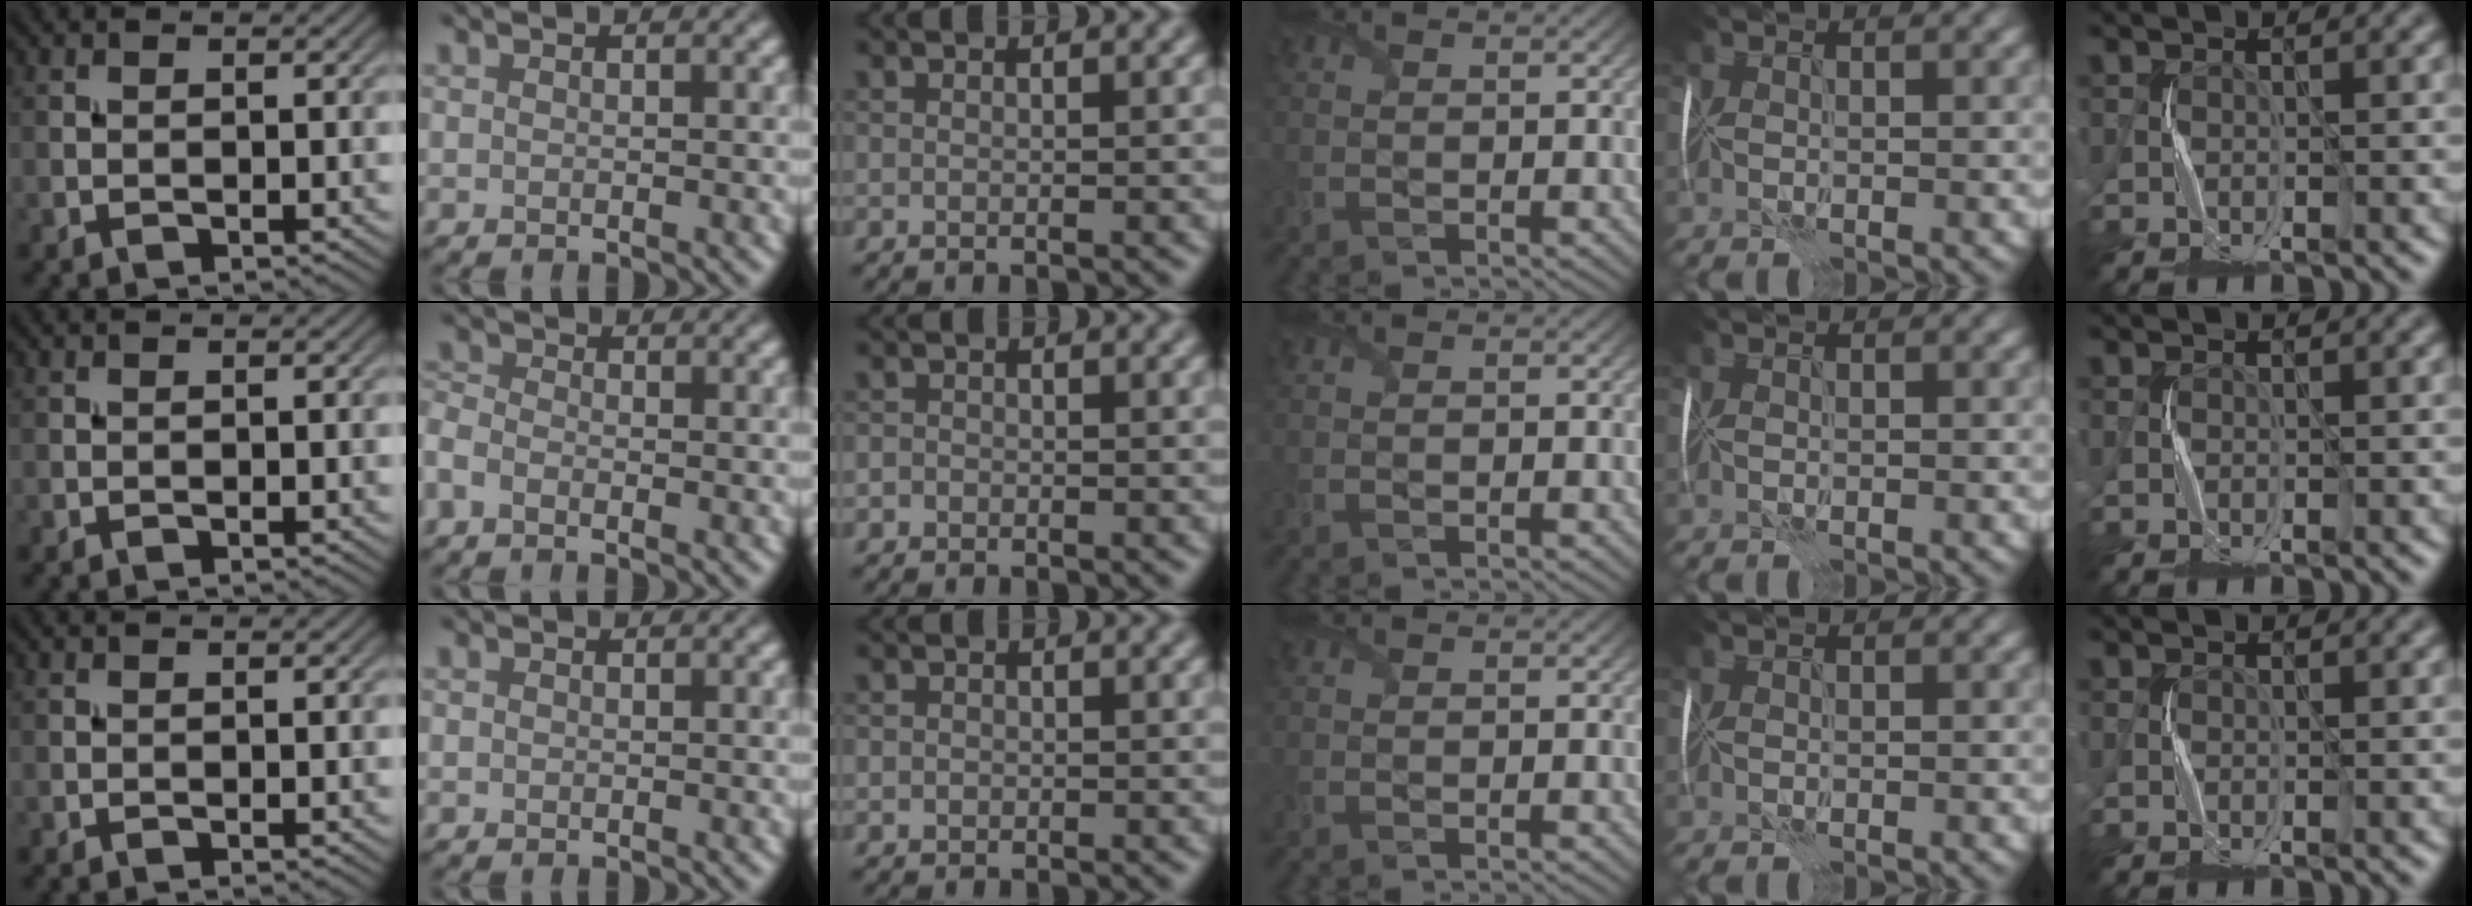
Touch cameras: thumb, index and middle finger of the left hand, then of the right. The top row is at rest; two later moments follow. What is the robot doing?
{"motion": "fold", "object": "shipping label"}